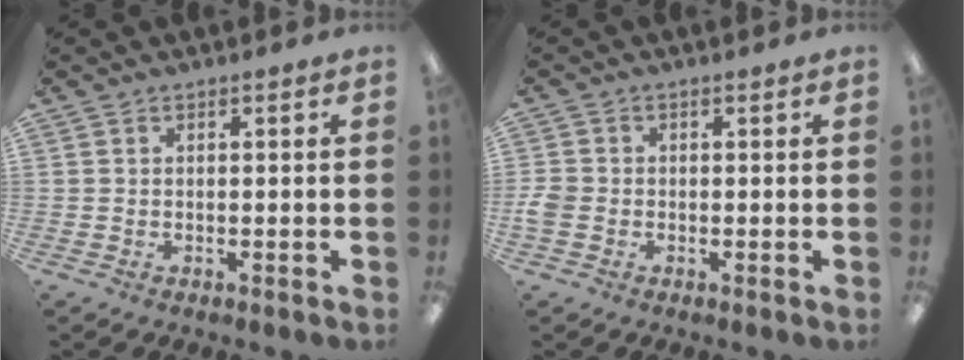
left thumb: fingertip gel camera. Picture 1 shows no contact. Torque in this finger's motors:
{"motor_torque": [-0.26, 0.28, 0.01, -0.02, 0.00]}